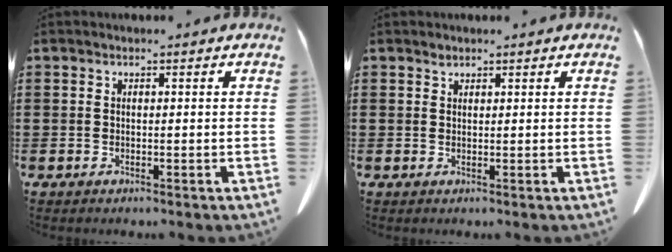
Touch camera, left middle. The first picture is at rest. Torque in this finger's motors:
{"motor_torque": [1.23, 0.91, 0.02, 0.02]}